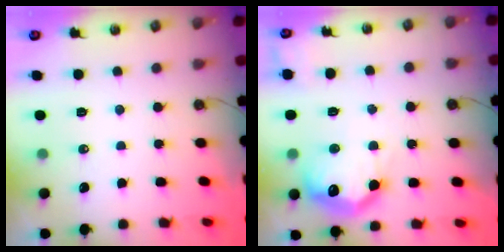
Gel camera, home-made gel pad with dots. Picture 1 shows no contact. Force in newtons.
{"total": 16.0, "press": 16.0, "slide": 1.0}